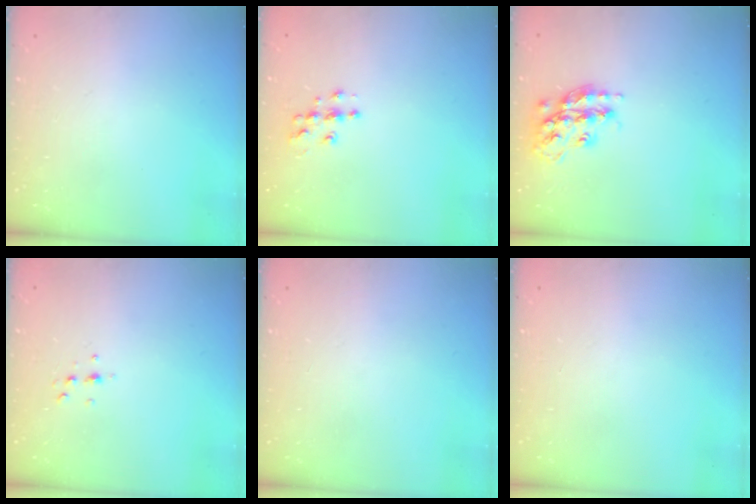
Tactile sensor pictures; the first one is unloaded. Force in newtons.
{"total": 6.2, "press": 6.2, "slide": 0.2}
{"total": 16.3, "press": 16.3, "slide": 0.8}
{"total": 4.0, "press": 3.9, "slide": 0.9}
{"total": 0.0}
{"total": 0.0}